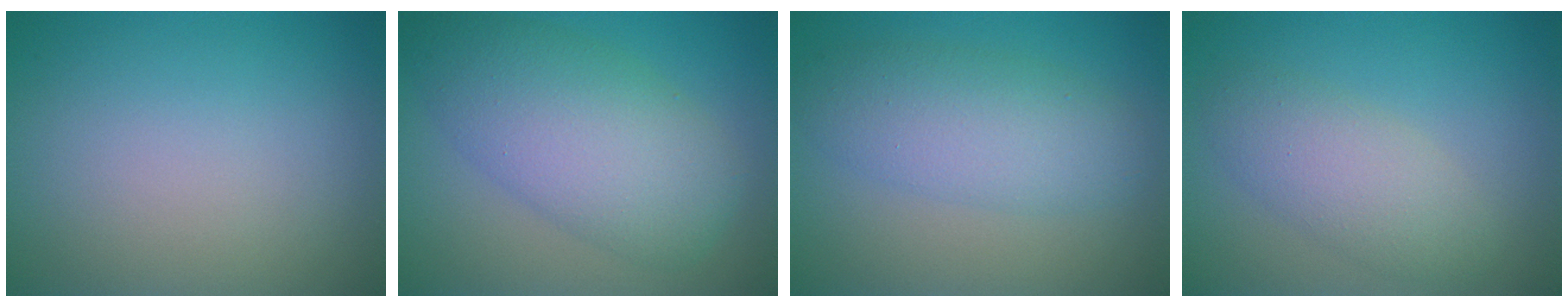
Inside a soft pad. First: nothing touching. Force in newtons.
{"total": 7.9, "press": 7.9, "slide": 0.3}
{"total": 4.9, "press": 4.9, "slide": 0.2}
{"total": 3.8, "press": 3.8, "slide": 0.0}